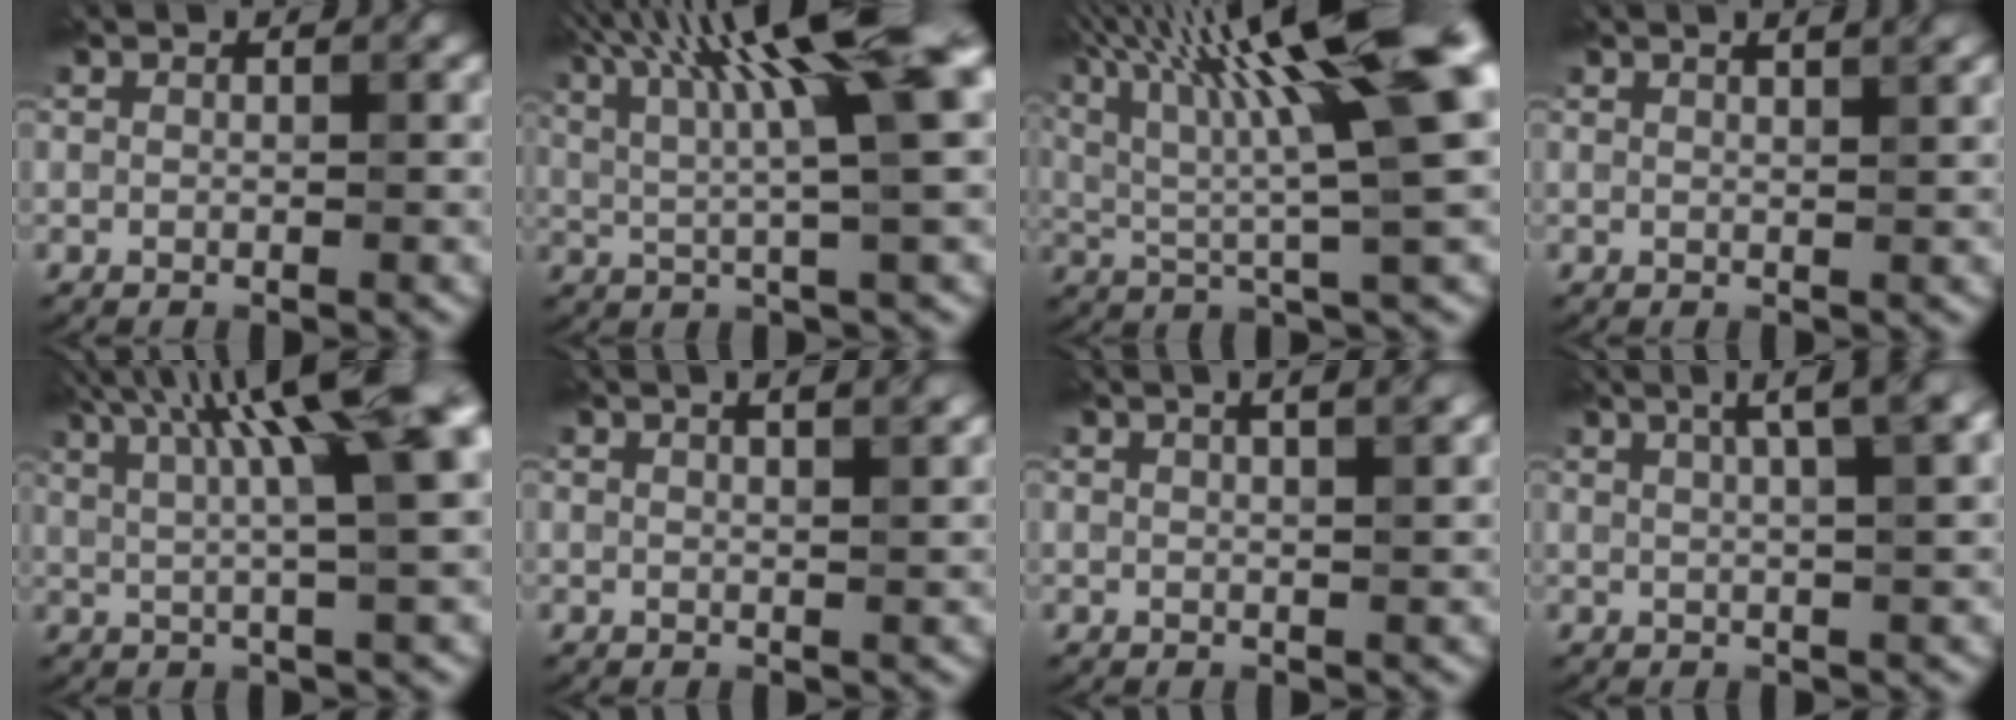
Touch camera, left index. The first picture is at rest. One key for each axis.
{"total": 12.2, "fx": 4.8, "fy": 2.2, "fz": 10.9, "tx": -0.160, "ty": 0.015, "tz": 0.080}
{"total": 14.3, "fx": 5.0, "fy": 2.8, "fz": 13.2, "tx": -0.210, "ty": 0.018, "tz": 0.084}
{"total": 3.2, "fx": 2.0, "fy": 1.3, "fz": 2.1, "tx": 0.001, "ty": 0.014, "tz": 0.001}
{"total": 11.9, "fx": 4.8, "fy": 2.5, "fz": 10.6, "tx": -0.130, "ty": 0.024, "tz": 0.070}
{"total": 5.1, "fx": 2.9, "fy": 2.2, "fz": 3.5, "tx": -0.009, "ty": 0.033, "tz": 0.006}
{"total": 6.0, "fx": 3.2, "fy": 2.7, "fz": 4.3, "tx": -0.018, "ty": 0.044, "tz": 0.009}
{"total": 6.4, "fx": 3.2, "fy": 1.7, "fz": 5.2, "tx": -0.053, "ty": 0.029, "tz": 0.025}